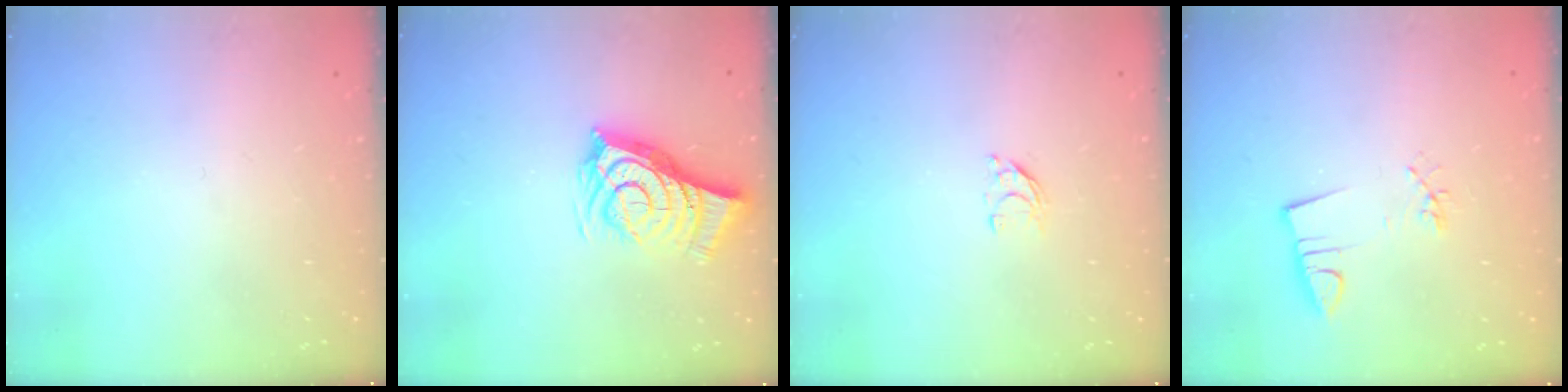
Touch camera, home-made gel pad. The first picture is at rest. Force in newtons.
{"total": 10.5, "press": 9.8, "slide": 3.8}
{"total": 3.2, "press": 3.2, "slide": 0.3}
{"total": 3.0, "press": 1.4, "slide": 2.6}